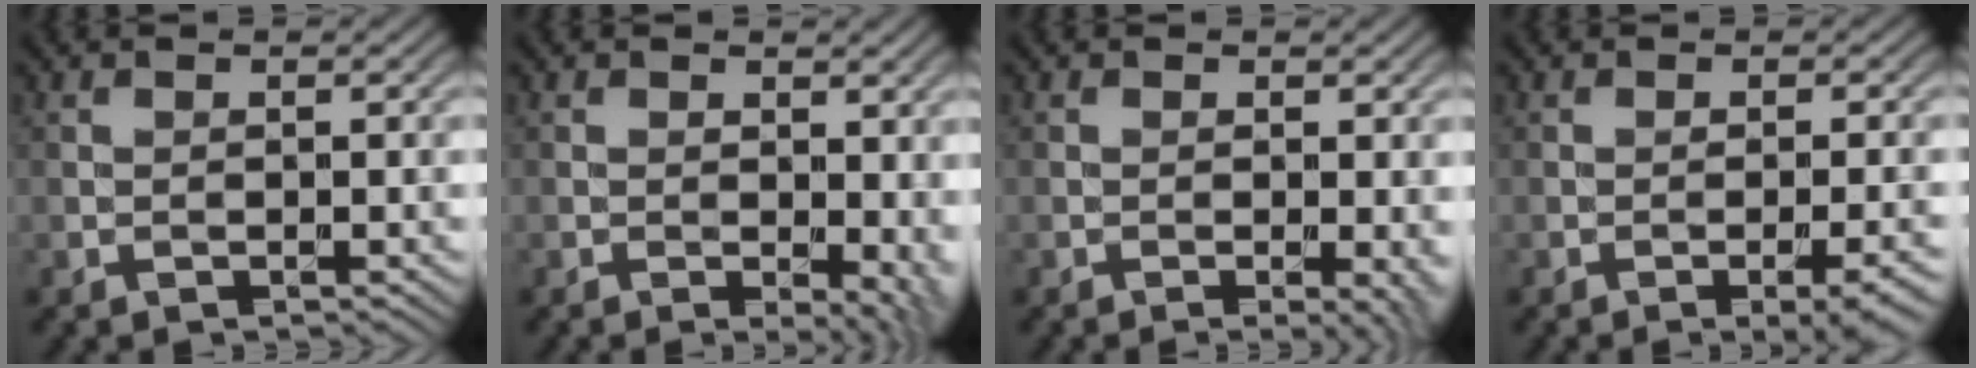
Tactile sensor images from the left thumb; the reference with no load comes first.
{"total": 5.1, "force": [-0.2, 2.3, 4.5], "torque": [-0.053, -0.008, 0.003]}
{"total": 2.8, "force": [-0.5, 0.6, 2.7], "torque": [-0.037, -0.006, -0.008]}
{"total": 3.9, "force": [-1.8, 0.8, 3.3], "torque": [-0.045, 0.005, -0.026]}